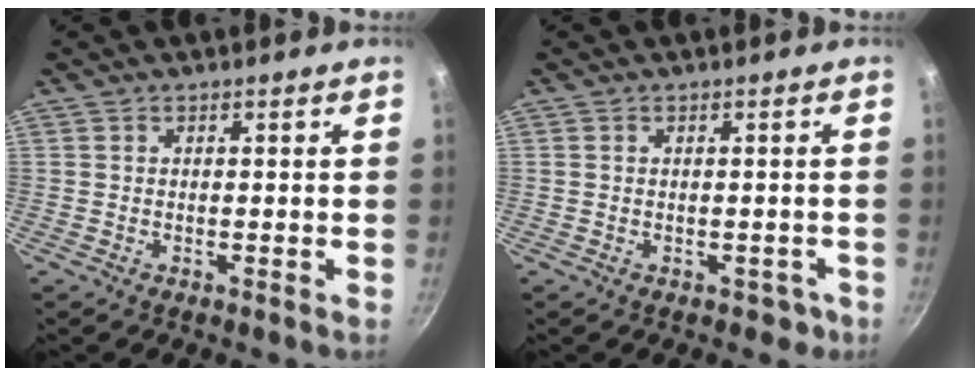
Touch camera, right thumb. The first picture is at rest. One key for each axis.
{"total": 2.3, "fx": -0.8, "fy": 1.8, "fz": 1.1, "tx": 0.006, "ty": 0.022, "tz": 0.008}